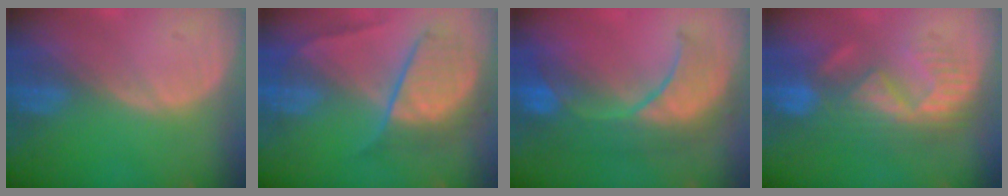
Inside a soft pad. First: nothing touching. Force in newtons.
{"total": 7.3, "press": 7.3, "slide": 0.2}
{"total": 10.2, "press": 9.1, "slide": 4.5}
{"total": 8.9, "press": 8.4, "slide": 2.9}